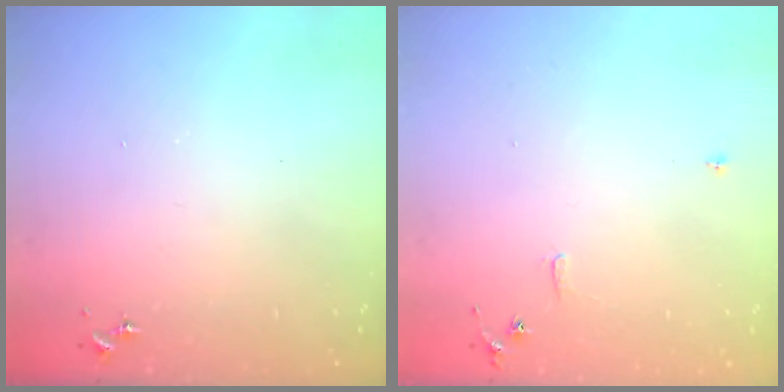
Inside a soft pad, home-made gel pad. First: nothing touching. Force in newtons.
{"total": 5.6, "press": 5.6, "slide": 0.6}